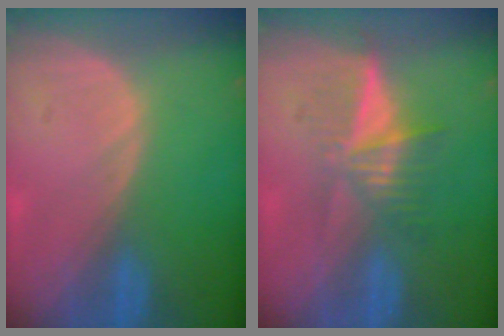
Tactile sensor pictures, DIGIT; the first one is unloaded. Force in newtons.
{"total": 6.4, "press": 5.5, "slide": 3.3}